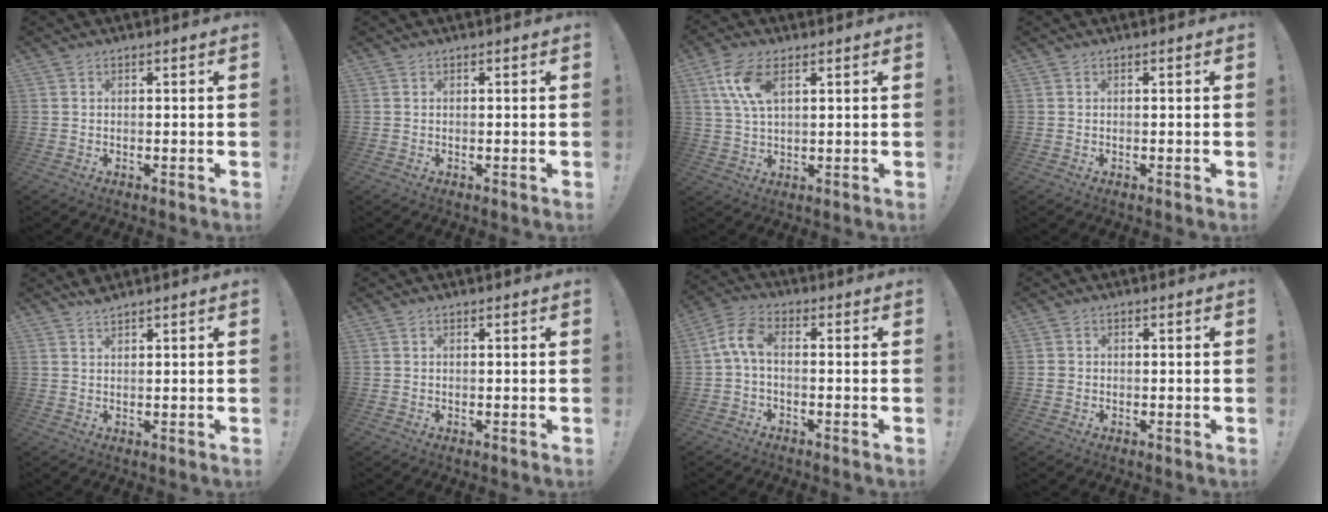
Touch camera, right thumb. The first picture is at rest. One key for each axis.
{"total": 0.0}
{"total": 9.4, "fx": 3.8, "fy": 4.4, "fz": 7.4, "tx": -0.150, "ty": -0.004, "tz": 0.071}
{"total": 0.0}
{"total": 2.0, "fx": 1.8, "fy": 0.3, "fz": 0.7, "tx": -0.008, "ty": -0.011, "tz": 0.032}
{"total": 0.0}
{"total": 6.4, "fx": -0.2, "fy": 3.2, "fz": 5.6, "tx": -0.117, "ty": 0.007, "tz": 0.000}
{"total": 1.5, "fx": -0.4, "fy": 1.3, "fz": 0.3, "tx": -0.005, "ty": 0.005, "tz": -0.008}